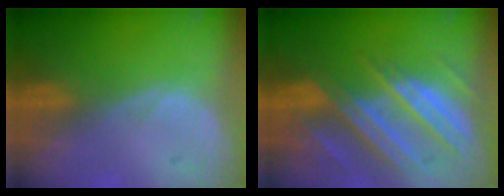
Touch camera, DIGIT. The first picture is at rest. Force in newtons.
{"total": 10.6, "press": 9.3, "slide": 5.0}